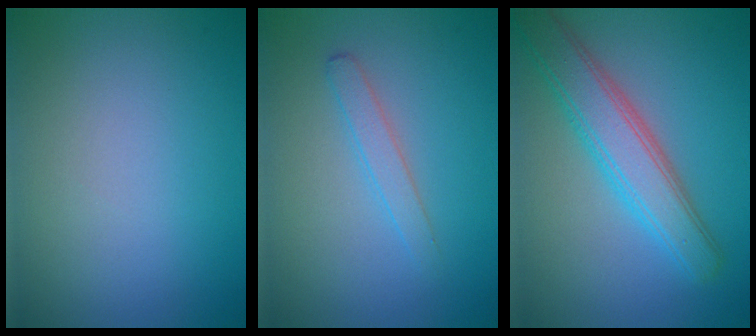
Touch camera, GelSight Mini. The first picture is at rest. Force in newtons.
{"total": 1.6, "press": 1.6, "slide": 0.0}
{"total": 5.6, "press": 5.6, "slide": 0.1}